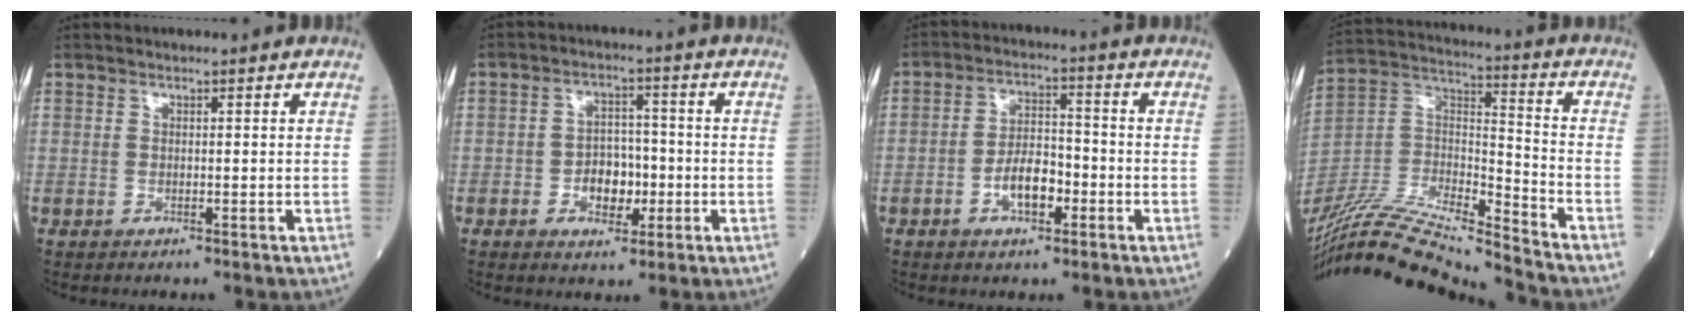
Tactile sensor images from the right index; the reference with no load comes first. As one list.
[{"total": 5.4, "force": [-1.4, 3.6, 3.9], "torque": [-0.059, 0.011, -0.018]}, {"total": 6.2, "force": [-2.3, 2.8, 5.0], "torque": [-0.095, 0.013, -0.039]}, {"total": 22.1, "force": [-20.4, -0.2, 8.4], "torque": [-0.191, -0.001, -0.367]}]